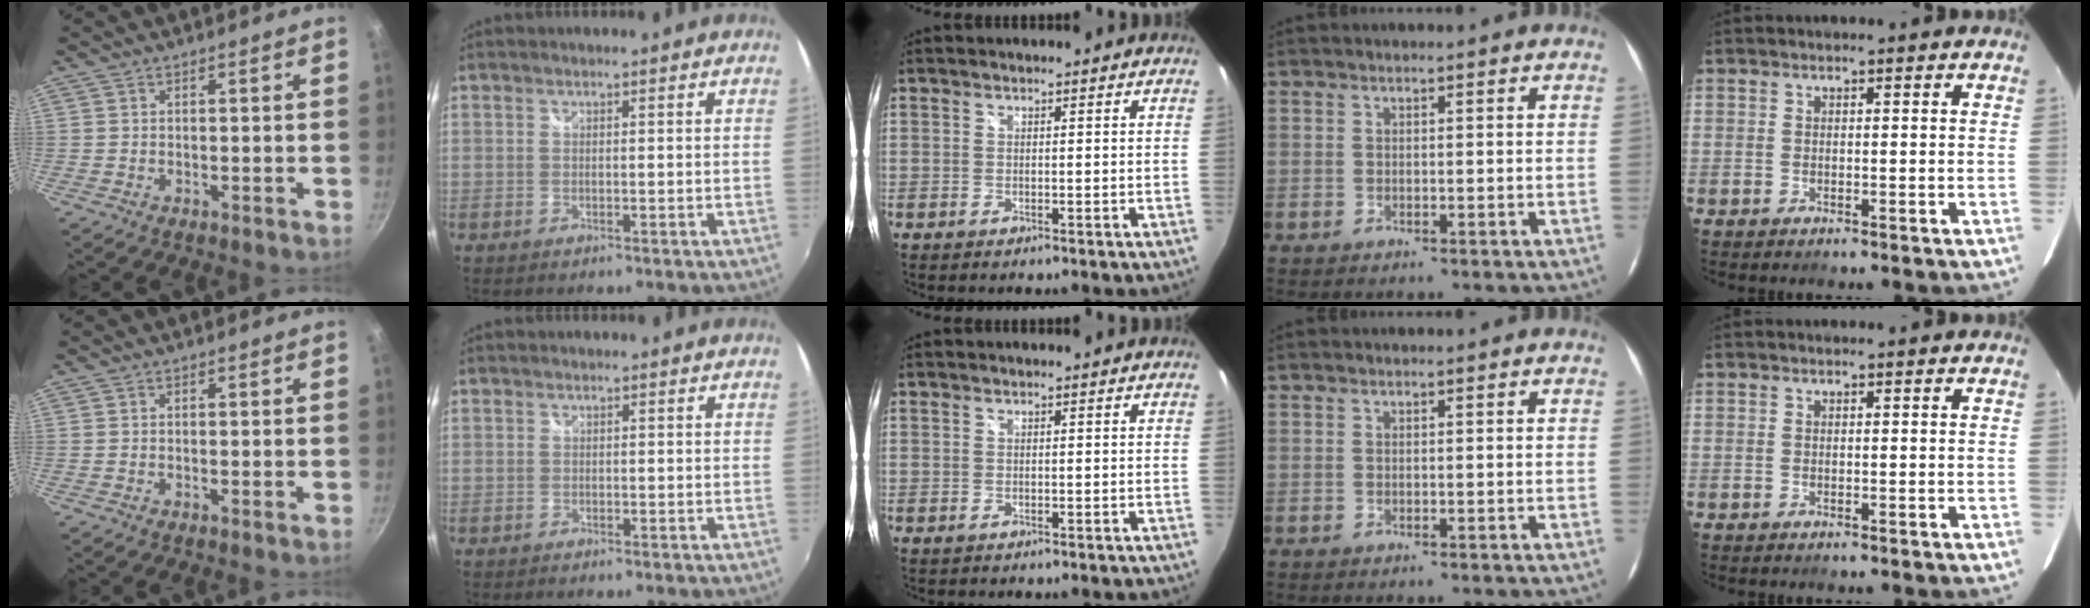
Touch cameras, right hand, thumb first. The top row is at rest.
{"index": {"total": 0.7, "force": [-0.2, 0.6, -0.1], "torque": [-0.002, 0.000, -0.004]}}